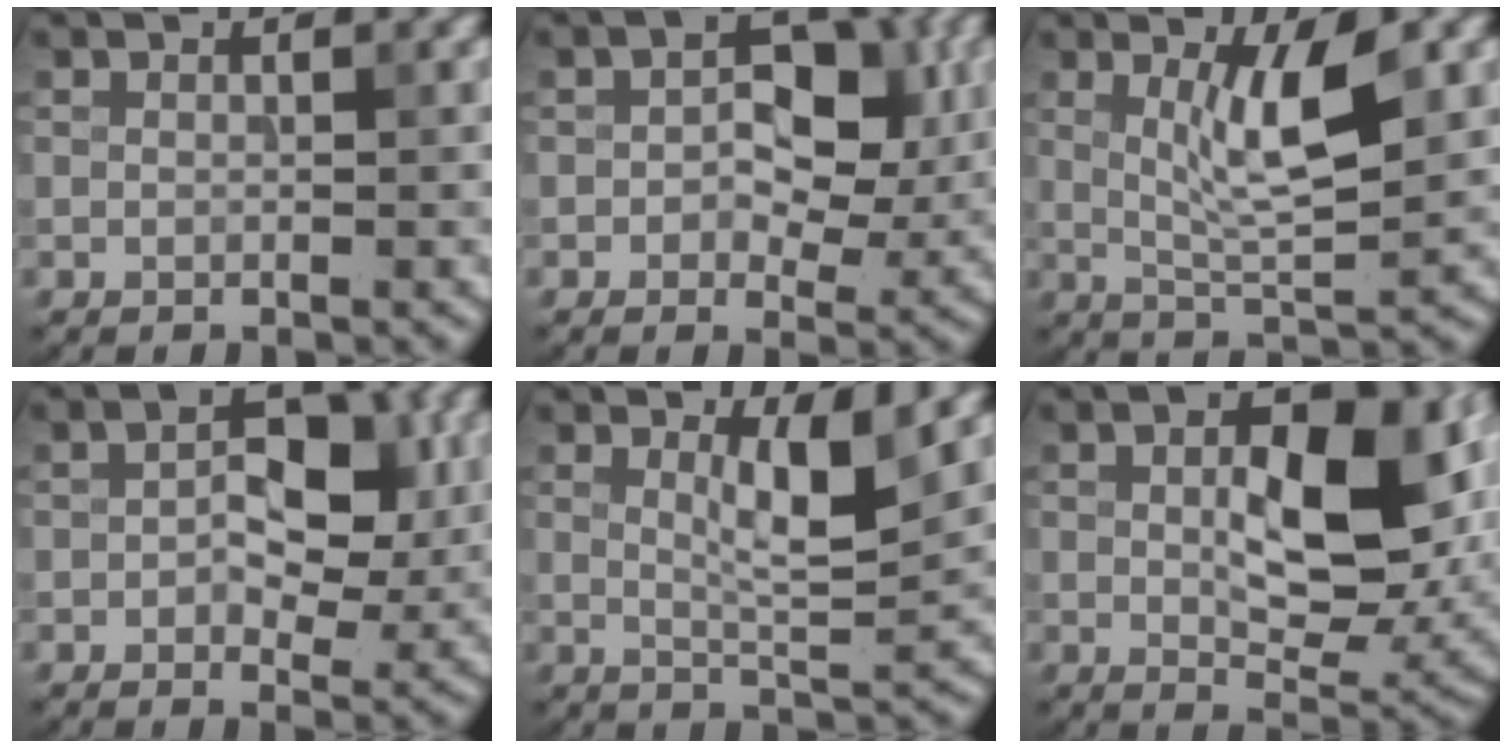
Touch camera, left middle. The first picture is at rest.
{"total": 6.4, "force": [0.6, 4.0, 5.0], "torque": [-0.045, 0.001, 0.003]}
{"total": 5.4, "force": [1.4, 1.2, 5.1], "torque": [-0.092, -0.009, 0.032]}
{"total": 5.7, "force": [0.2, 3.4, 4.6], "torque": [-0.051, 0.004, 0.000]}
{"total": 4.1, "force": [1.5, 0.8, 3.8], "torque": [-0.063, -0.008, 0.028]}
{"total": 10.8, "force": [1.4, 5.2, 9.3], "torque": [-0.135, 0.002, 0.029]}